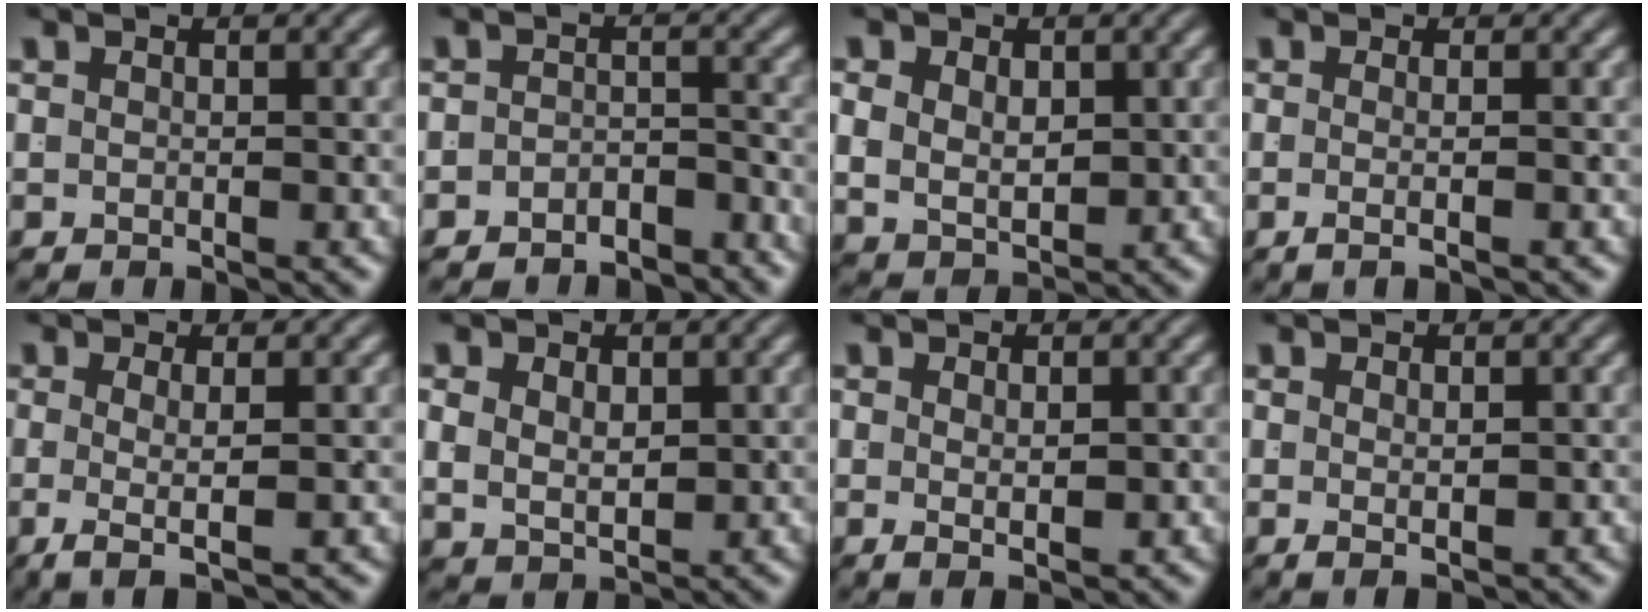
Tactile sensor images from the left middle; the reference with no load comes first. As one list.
[{"total": 3.5, "force": [-3.5, 0.8, 0.1], "torque": [0.011, -0.013, -0.055]}, {"total": 4.5, "force": [0.3, 3.5, 2.9], "torque": [-0.060, -0.024, 0.021]}, {"total": 1.7, "force": [-0.9, -0.7, 1.3], "torque": [-0.027, -0.005, -0.013]}, {"total": 3.2, "force": [-1.1, 0.0, 3.0], "torque": [-0.050, -0.019, -0.004]}, {"total": 3.2, "force": [0.7, 2.3, 2.2], "torque": [-0.044, -0.018, 0.028]}, {"total": 1.6, "force": [0.0, -0.4, 1.6], "torque": [-0.019, -0.012, 0.012]}, {"total": 1.3, "force": [-0.1, -0.6, 1.1], "torque": [-0.011, -0.009, 0.009]}]